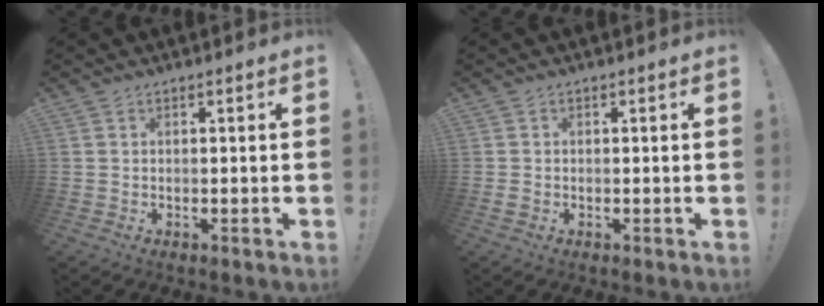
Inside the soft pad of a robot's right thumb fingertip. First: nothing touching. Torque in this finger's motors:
{"motor_torque": [-0.17, -0.10, -0.06, 0.16, -0.01]}